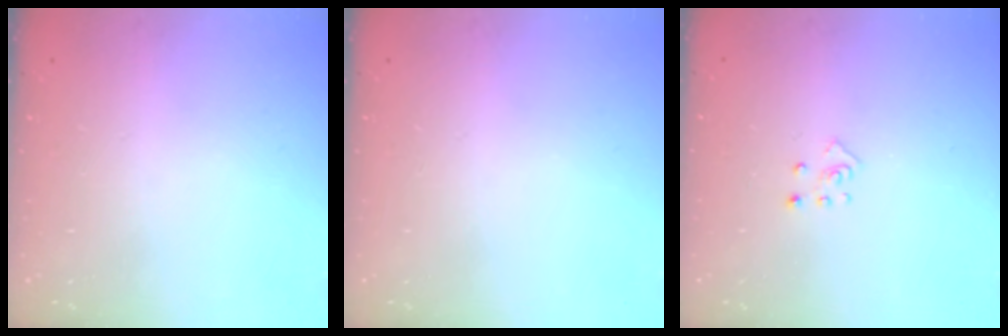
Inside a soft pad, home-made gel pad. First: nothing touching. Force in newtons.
{"total": 0.0}
{"total": 3.4, "press": 3.4, "slide": 0.3}